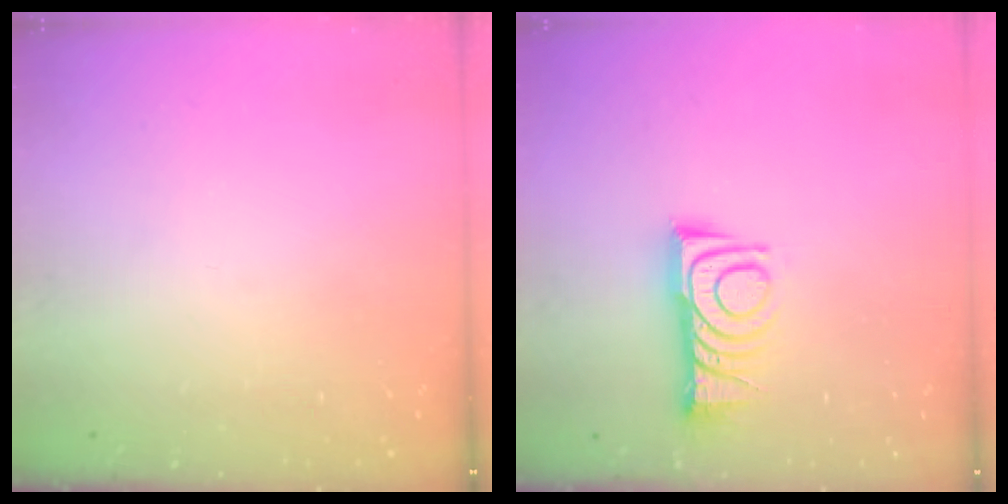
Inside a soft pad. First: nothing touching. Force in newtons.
{"total": 9.9, "press": 9.9, "slide": 0.8}